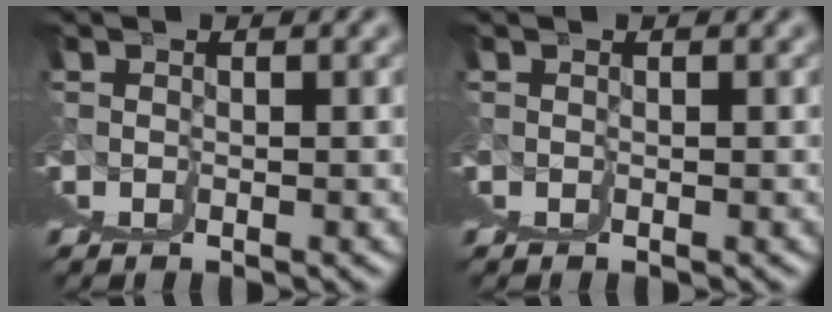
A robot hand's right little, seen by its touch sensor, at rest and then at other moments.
{"total": 0.0}